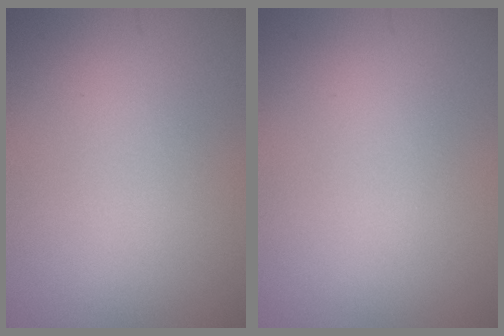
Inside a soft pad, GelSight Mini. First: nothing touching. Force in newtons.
{"total": 0.0}